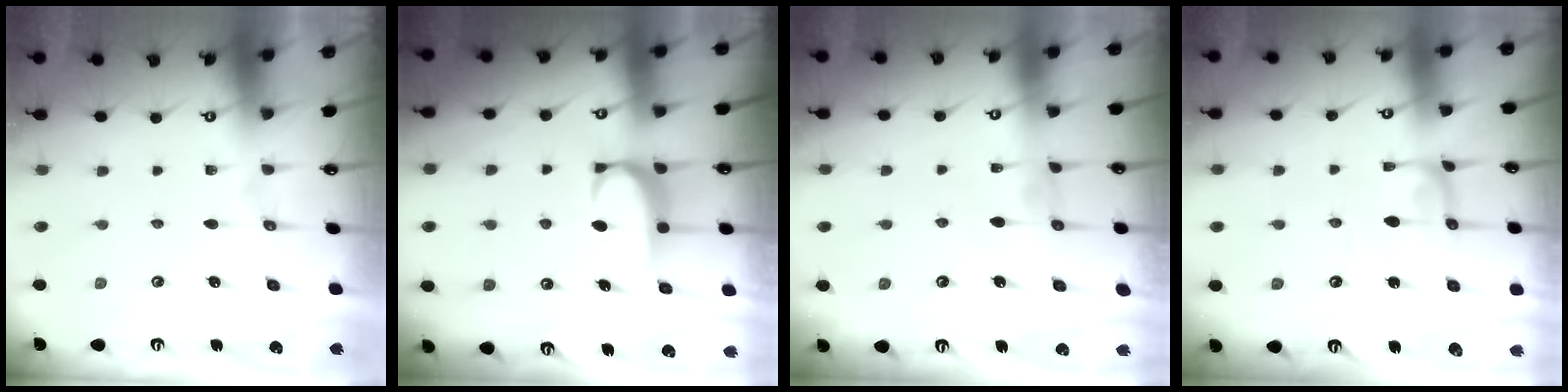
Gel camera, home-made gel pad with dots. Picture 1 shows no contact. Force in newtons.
{"total": 1.7, "press": 1.6, "slide": 0.5}
{"total": 0.0}
{"total": 1.5, "press": 1.5, "slide": 0.2}